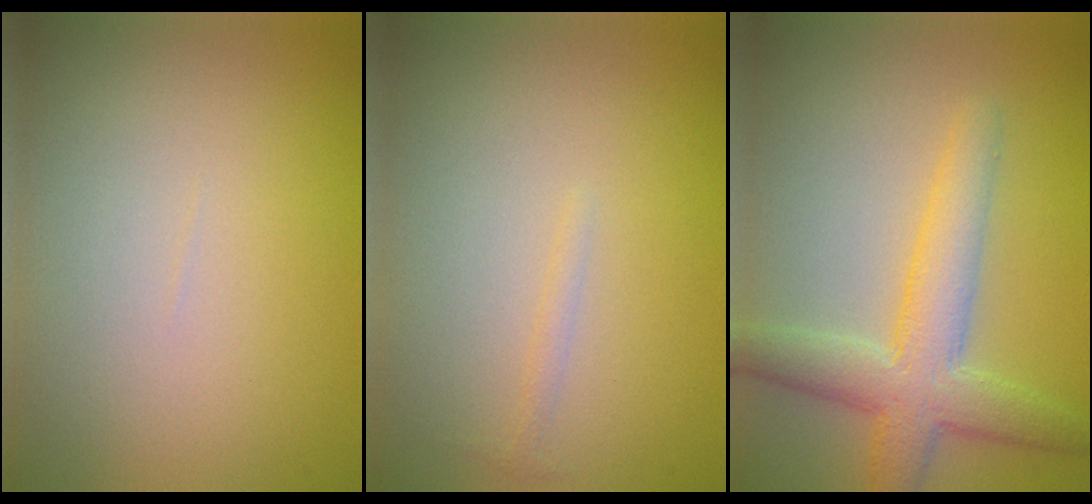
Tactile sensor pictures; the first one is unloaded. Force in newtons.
{"total": 0.6, "press": 0.6, "slide": 0.1}
{"total": 5.4, "press": 5.3, "slide": 0.2}